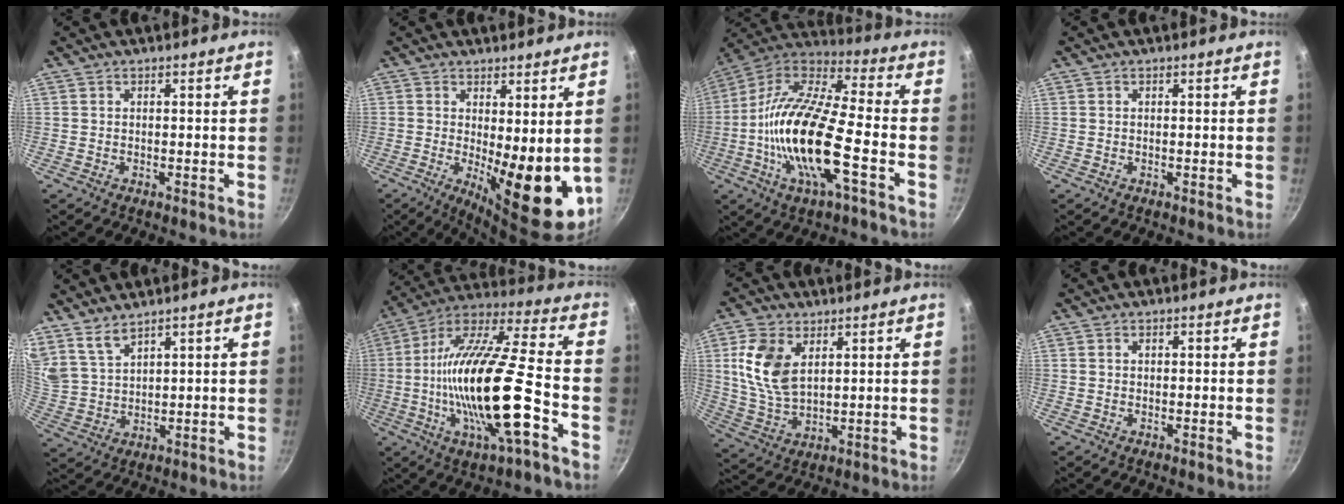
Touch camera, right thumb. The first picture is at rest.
{"total": 12.2, "force": [0.2, 4.4, 11.4], "torque": [-0.133, -0.026, 0.015]}
{"total": 21.0, "force": [-5.5, 6.5, 19.2], "torque": [-0.369, 0.033, -0.124]}
{"total": 0.0}
{"total": 6.3, "force": [5.2, 2.0, 2.8], "torque": [-0.050, -0.030, 0.119]}
{"total": 23.9, "force": [-5.9, 5.7, 22.5], "torque": [-0.408, 0.020, -0.116]}
{"total": 11.4, "force": [3.6, 6.9, 8.3], "torque": [-0.158, -0.019, 0.077]}
{"total": 0.9, "force": [0.1, 0.7, 0.5], "torque": [-0.006, 0.005, 0.002]}